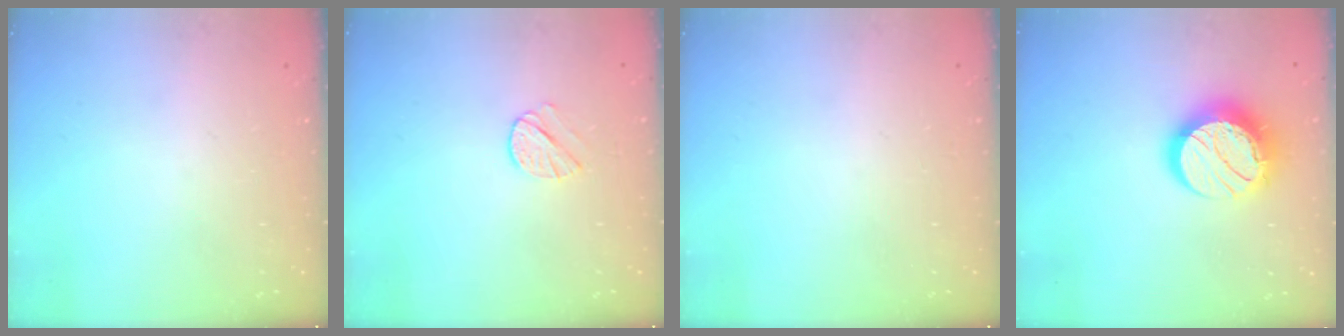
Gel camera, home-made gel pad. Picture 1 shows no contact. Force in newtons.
{"total": 6.9, "press": 6.8, "slide": 0.7}
{"total": 0.0}
{"total": 14.6, "press": 14.6, "slide": 1.0}